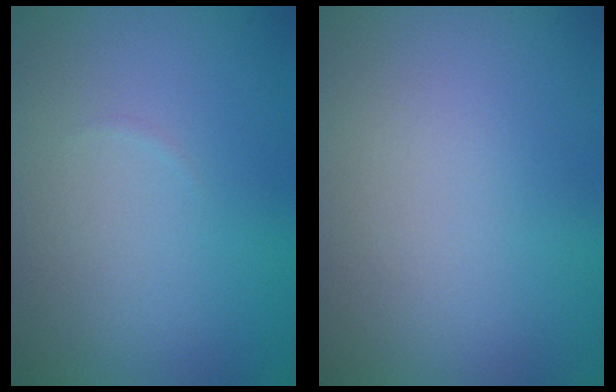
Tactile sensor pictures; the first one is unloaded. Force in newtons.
{"total": 0.0}